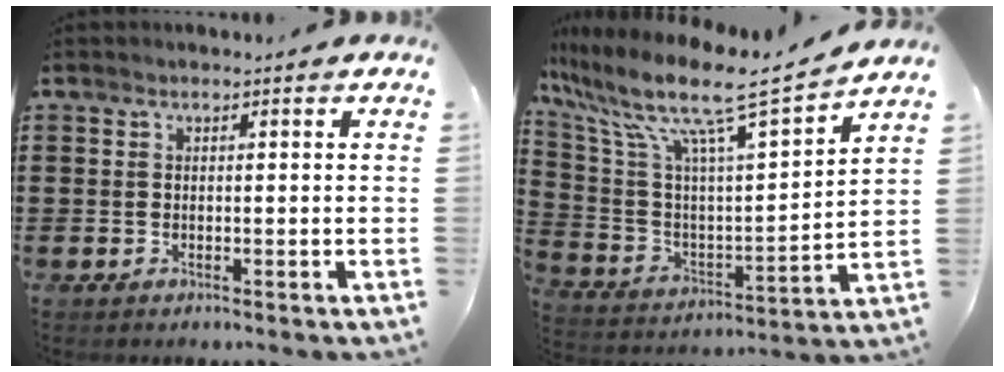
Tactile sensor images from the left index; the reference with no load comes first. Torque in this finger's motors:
{"motor_torque": [2.14, 0.00, 0.60, 0.21]}